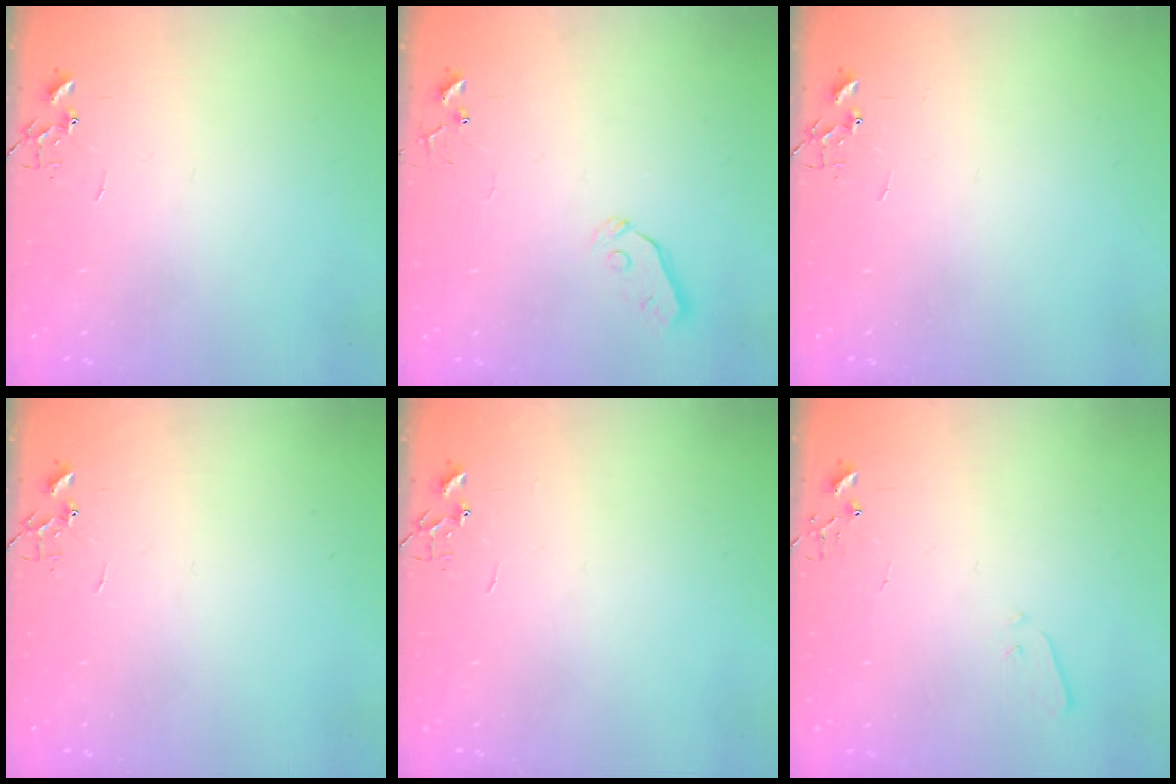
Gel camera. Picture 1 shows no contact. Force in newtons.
{"total": 3.4, "press": 3.4, "slide": 0.4}
{"total": 0.0}
{"total": 0.0}
{"total": 0.0}
{"total": 3.3, "press": 3.2, "slide": 0.5}